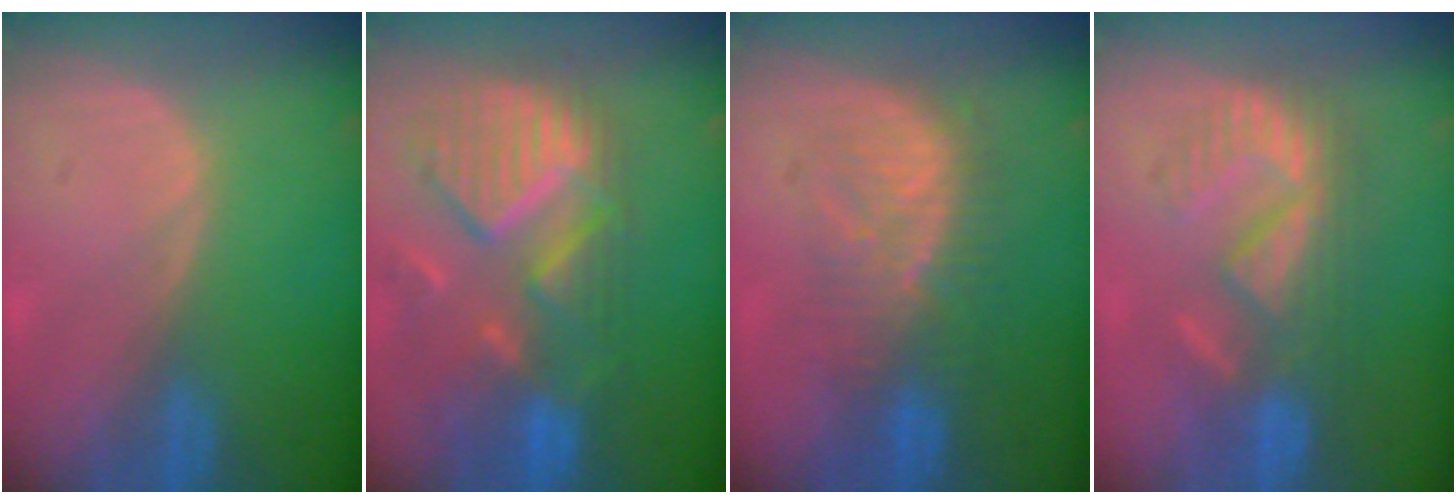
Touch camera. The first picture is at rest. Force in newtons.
{"total": 11.8, "press": 10.4, "slide": 5.7}
{"total": 7.9, "press": 7.8, "slide": 1.6}
{"total": 8.7, "press": 8.5, "slide": 1.7}